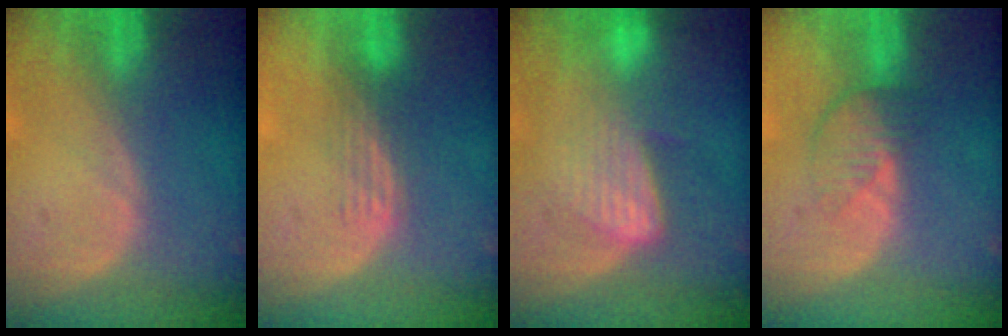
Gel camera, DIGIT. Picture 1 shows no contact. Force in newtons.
{"total": 3.0, "press": 2.7, "slide": 1.3}
{"total": 6.6, "press": 6.5, "slide": 1.4}
{"total": 3.9, "press": 3.6, "slide": 1.5}